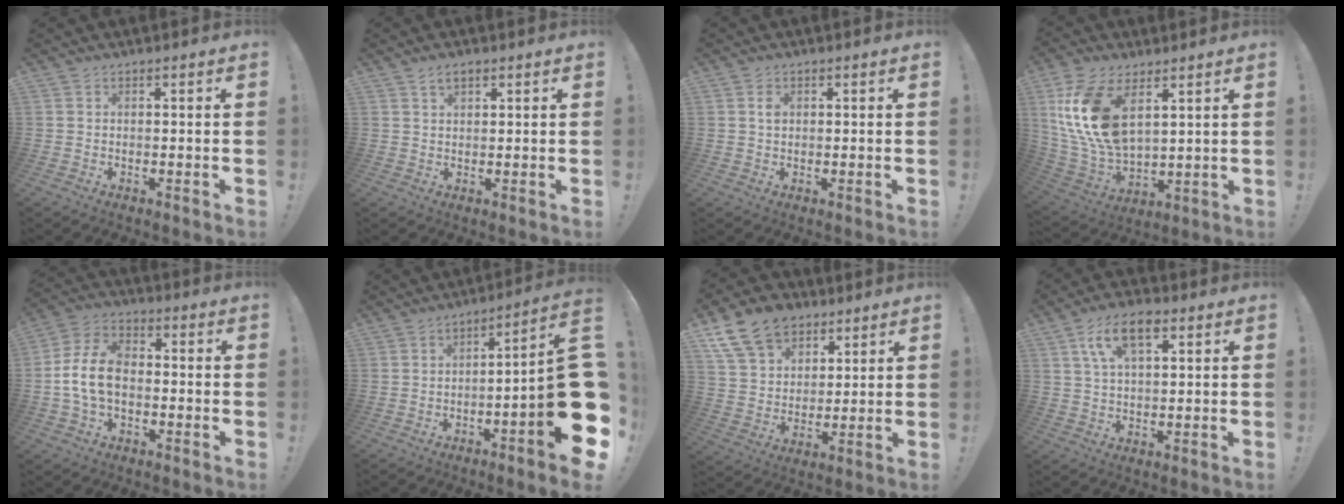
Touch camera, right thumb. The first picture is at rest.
{"total": 2.9, "force": [1.7, 1.4, 1.9], "torque": [-0.032, 0.000, 0.029]}
{"total": 1.7, "force": [0.4, 1.3, 1.1], "torque": [-0.014, 0.000, 0.005]}
{"total": 17.8, "force": [7.5, 9.9, 12.7], "torque": [-0.277, -0.036, 0.139]}
{"total": 12.0, "force": [-1.9, 8.2, 8.5], "torque": [-0.166, 0.019, -0.029]}
{"total": 17.4, "force": [-3.9, 1.6, 16.9], "torque": [-0.236, 0.006, -0.062]}
{"total": 15.4, "force": [9.0, 10.8, 6.3], "torque": [-0.104, -0.049, 0.174]}
{"total": 10.3, "force": [4.5, 4.9, 7.9], "torque": [-0.135, 0.007, 0.082]}